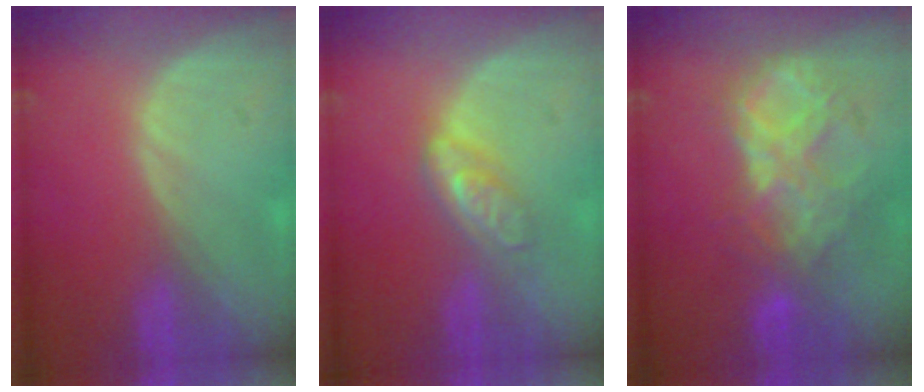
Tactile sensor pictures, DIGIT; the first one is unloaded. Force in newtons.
{"total": 4.5, "press": 4.2, "slide": 1.8}
{"total": 9.2, "press": 7.9, "slide": 4.8}